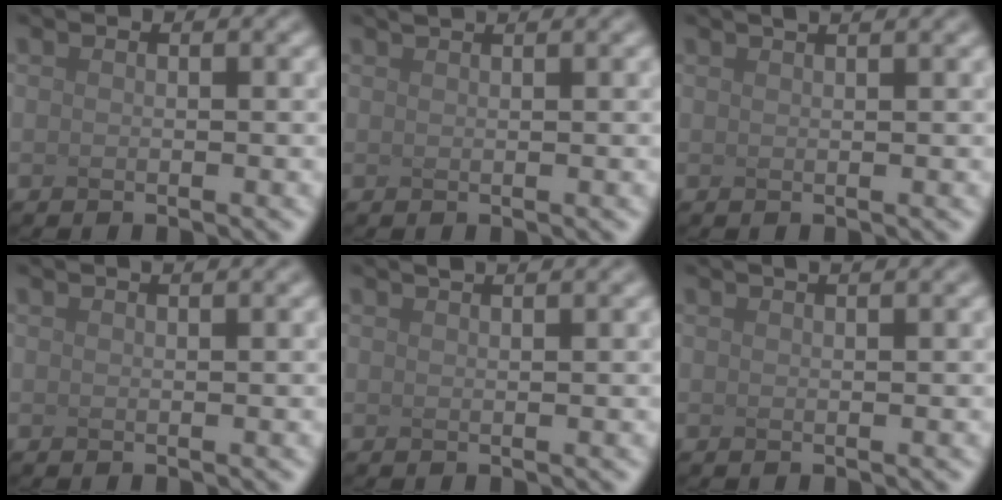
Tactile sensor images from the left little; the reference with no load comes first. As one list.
[{"total": 1.9, "force": [1.5, 0.5, 1.0], "torque": [0.000, 0.008, -0.003]}, {"total": 3.3, "force": [2.2, 1.3, 2.1], "torque": [-0.005, 0.028, -0.004]}, {"total": 2.6, "force": [1.9, 1.0, 1.5], "torque": [0.004, 0.020, -0.009]}, {"total": 3.3, "force": [2.5, 1.1, 1.9], "torque": [-0.002, 0.025, 0.000]}, {"total": 3.3, "force": [2.2, 1.3, 2.0], "torque": [0.000, 0.028, -0.007]}]